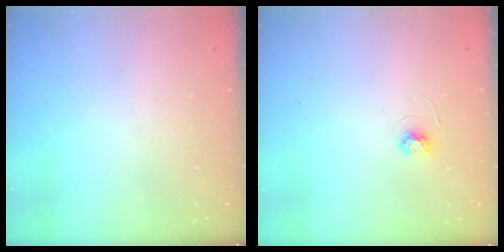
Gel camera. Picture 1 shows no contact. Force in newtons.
{"total": 3.6, "press": 3.6, "slide": 0.5}